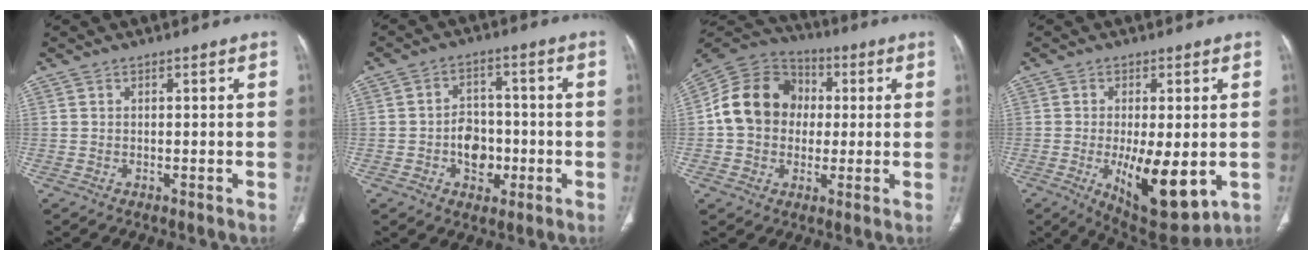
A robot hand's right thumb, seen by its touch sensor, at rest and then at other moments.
{"total": 7.3, "force": [-1.9, 5.6, 4.3], "torque": [-0.033, 0.019, -0.030]}
{"total": 14.8, "force": [0.8, 12.6, 7.8], "torque": [-0.120, 0.027, 0.005]}
{"total": 13.8, "force": [-2.8, 5.4, 12.4], "torque": [-0.185, -0.025, -0.027]}